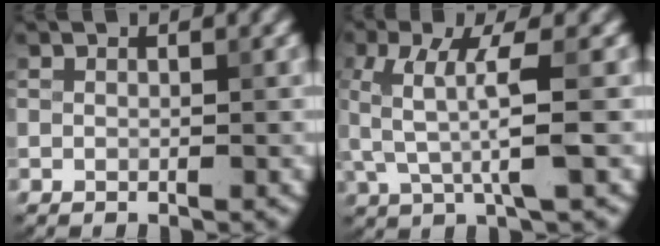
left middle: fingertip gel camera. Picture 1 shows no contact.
{"total": 5.1, "force": [0.2, 1.4, 4.9], "torque": [-0.110, 0.001, 0.005]}